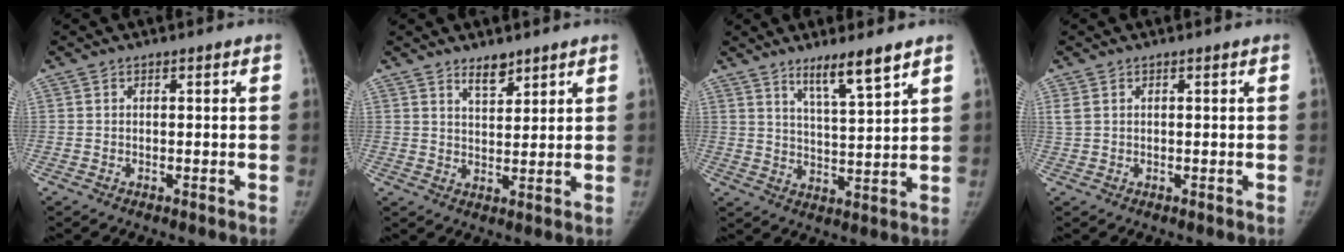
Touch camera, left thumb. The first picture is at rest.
{"total": 3.9, "force": [3.1, 1.6, 1.8], "torque": [-0.015, -0.026, 0.054]}
{"total": 7.7, "force": [5.6, 0.5, 5.3], "torque": [-0.090, -0.042, 0.099]}
{"total": 1.5, "force": [0.7, 0.8, 1.0], "torque": [-0.027, 0.012, 0.024]}